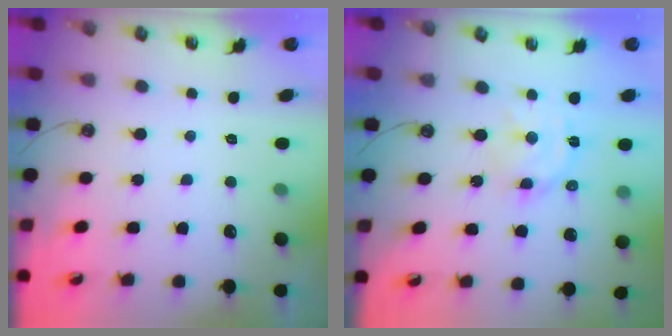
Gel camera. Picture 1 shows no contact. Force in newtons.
{"total": 12.0, "press": 12.0, "slide": 1.0}